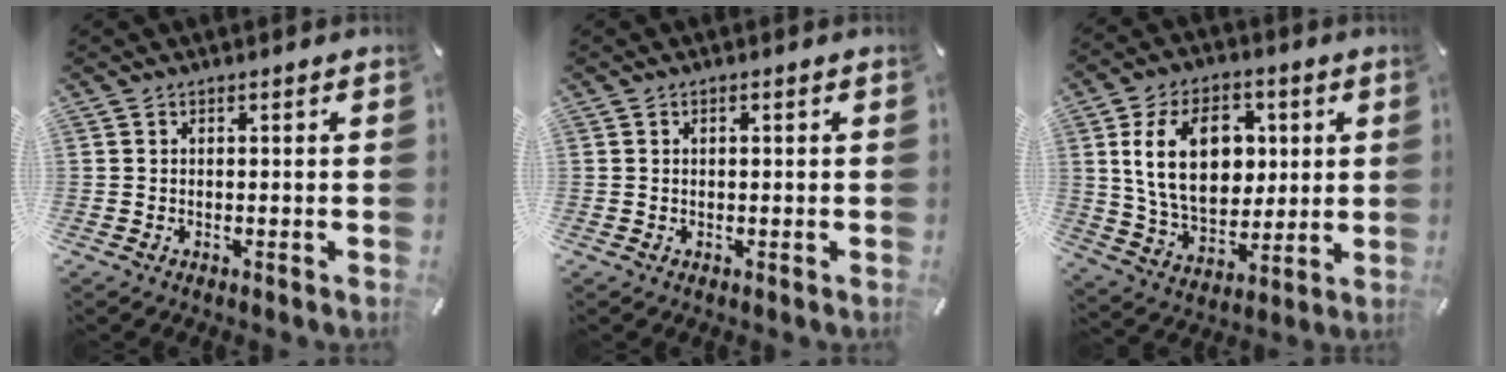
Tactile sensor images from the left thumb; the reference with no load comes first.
{"total": 0.6, "force": [0.1, 0.3, 0.5], "torque": [-0.008, 0.002, 0.001]}
{"total": 18.0, "force": [3.8, 12.6, 12.3], "torque": [-0.229, 0.013, 0.067]}